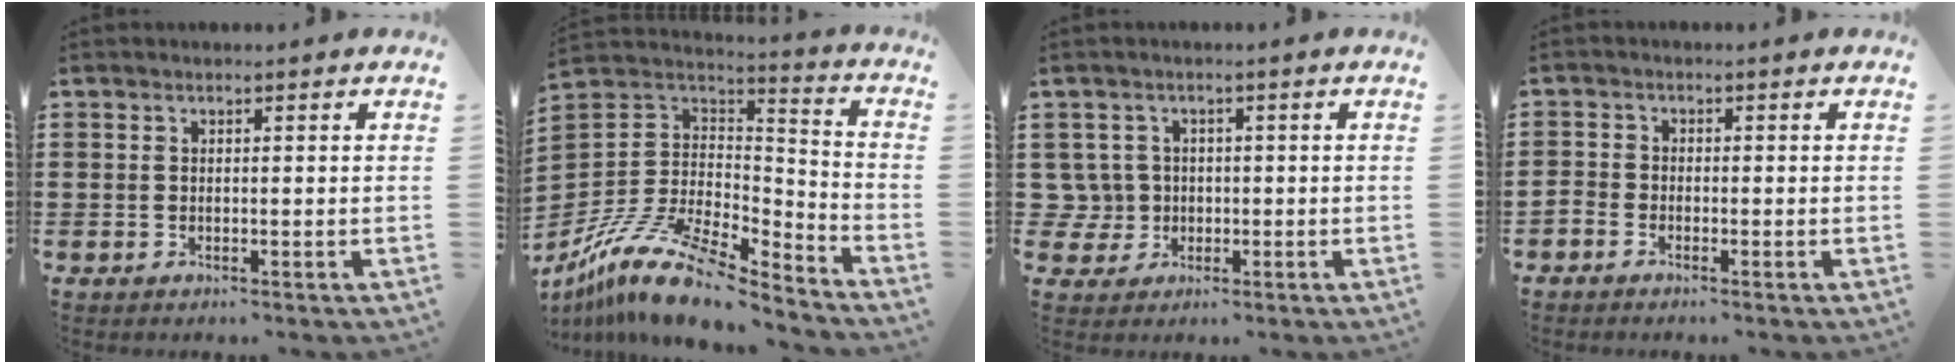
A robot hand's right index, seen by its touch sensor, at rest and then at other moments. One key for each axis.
{"total": 14.1, "fx": -10.4, "fy": 4.5, "fz": 8.4, "tx": -0.169, "ty": 0.030, "tz": -0.193}
{"total": 3.7, "fx": -0.4, "fy": 3.7, "fz": 0.5, "tx": -0.035, "ty": 0.006, "tz": -0.013}
{"total": 1.3, "fx": -1.3, "fy": 0.3, "fz": 0.1, "tx": -0.006, "ty": 0.003, "tz": -0.027}